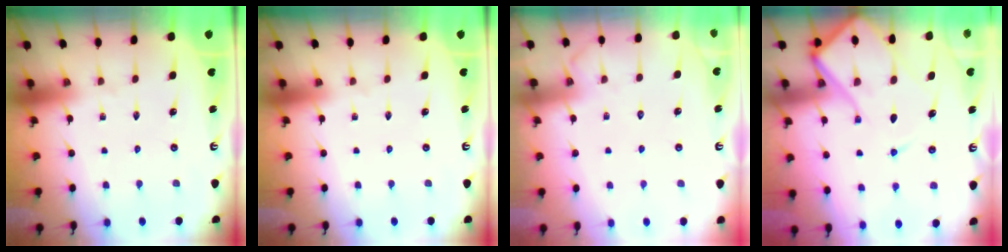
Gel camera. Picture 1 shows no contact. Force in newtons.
{"total": 0.0}
{"total": 5.0, "press": 5.0, "slide": 0.6}
{"total": 13.4, "press": 13.3, "slide": 1.5}